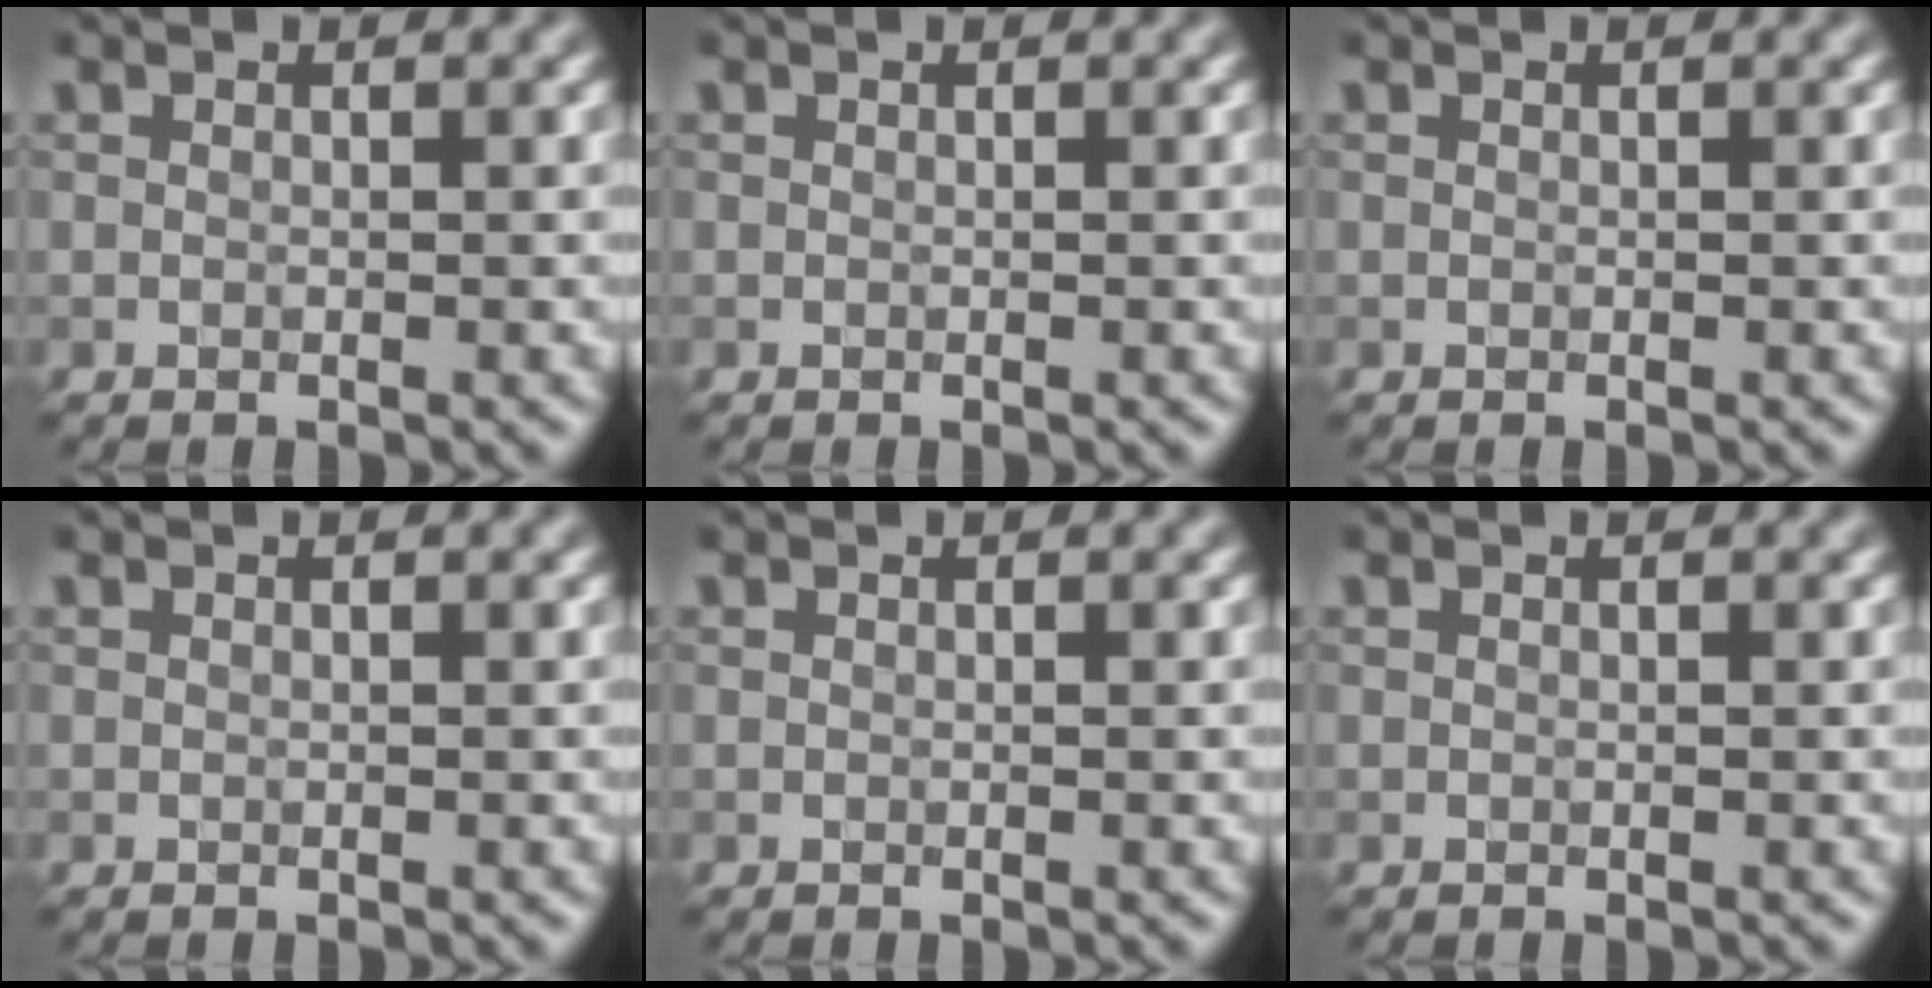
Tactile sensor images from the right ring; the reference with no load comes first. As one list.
[{"total": 0.0}, {"total": 0.0}, {"total": 0.0}, {"total": 0.0}, {"total": 0.0}]